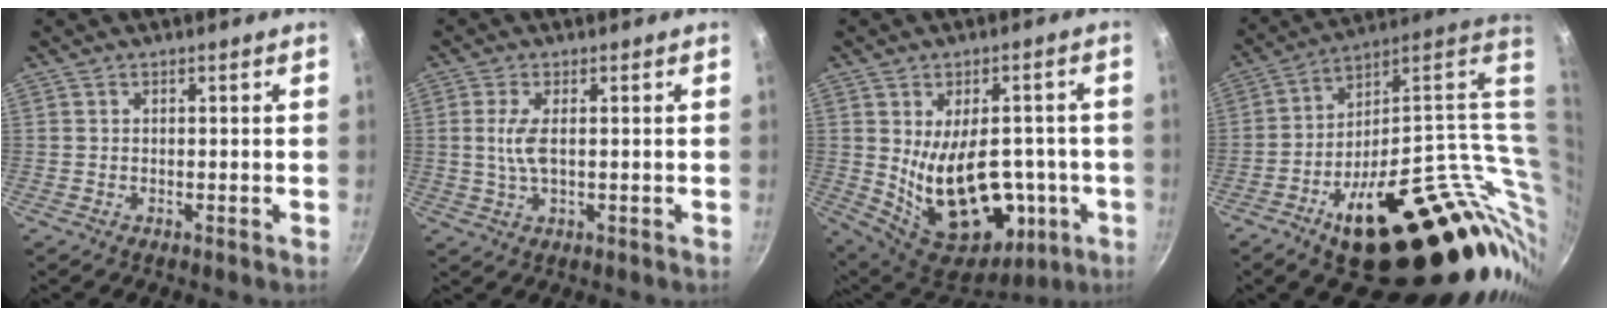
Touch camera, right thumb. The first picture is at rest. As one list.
[{"total": 4.7, "force": [0.3, 1.8, 4.3], "torque": [-0.097, 0.000, 0.007]}, {"total": 21.6, "force": [-2.7, 13.3, 16.8], "torque": [-0.223, -0.010, -0.008]}, {"total": 32.4, "force": [3.3, 15.3, 28.4], "torque": [-0.343, -0.019, 0.080]}]